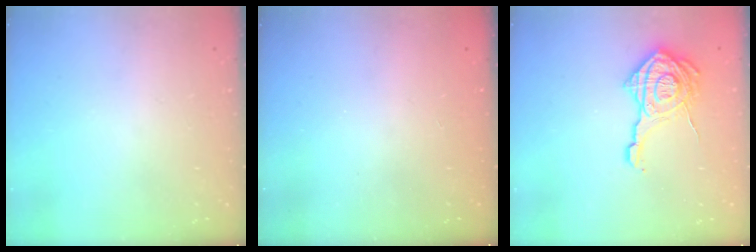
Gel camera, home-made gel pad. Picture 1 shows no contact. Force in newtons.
{"total": 2.3, "press": 2.2, "slide": 0.7}
{"total": 18.4, "press": 18.3, "slide": 1.1}